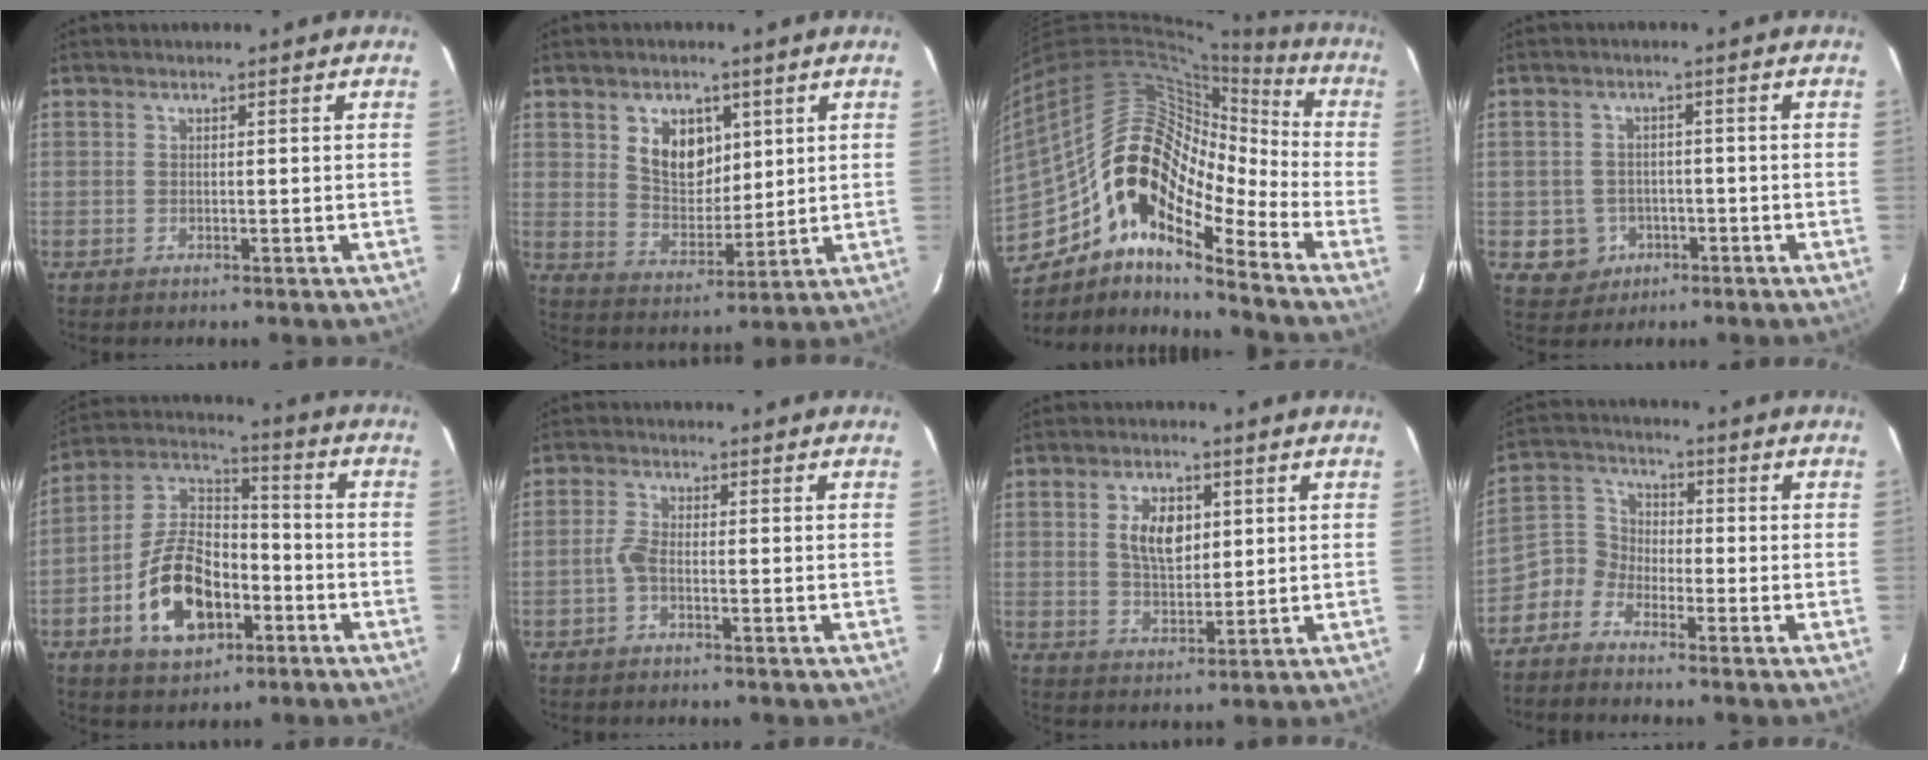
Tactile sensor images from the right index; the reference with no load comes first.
{"total": 9.3, "force": [3.7, 6.4, 5.7], "torque": [-0.095, 0.004, 0.078]}
{"total": 19.3, "force": [-10.1, 8.7, 13.9], "torque": [-0.223, -0.004, -0.203]}
{"total": 5.6, "force": [-1.8, 5.3, 0.6], "torque": [-0.025, 0.018, -0.015]}
{"total": 15.6, "force": [-6.2, 9.3, 10.9], "torque": [-0.218, 0.021, -0.102]}
{"total": 2.3, "force": [-1.1, 0.7, 1.9], "torque": [-0.047, 0.006, -0.024]}
{"total": 7.2, "force": [2.0, 4.0, 5.6], "torque": [-0.101, 0.007, 0.042]}
{"total": 5.6, "force": [-3.7, 3.9, 1.5], "torque": [-0.039, 0.022, -0.094]}